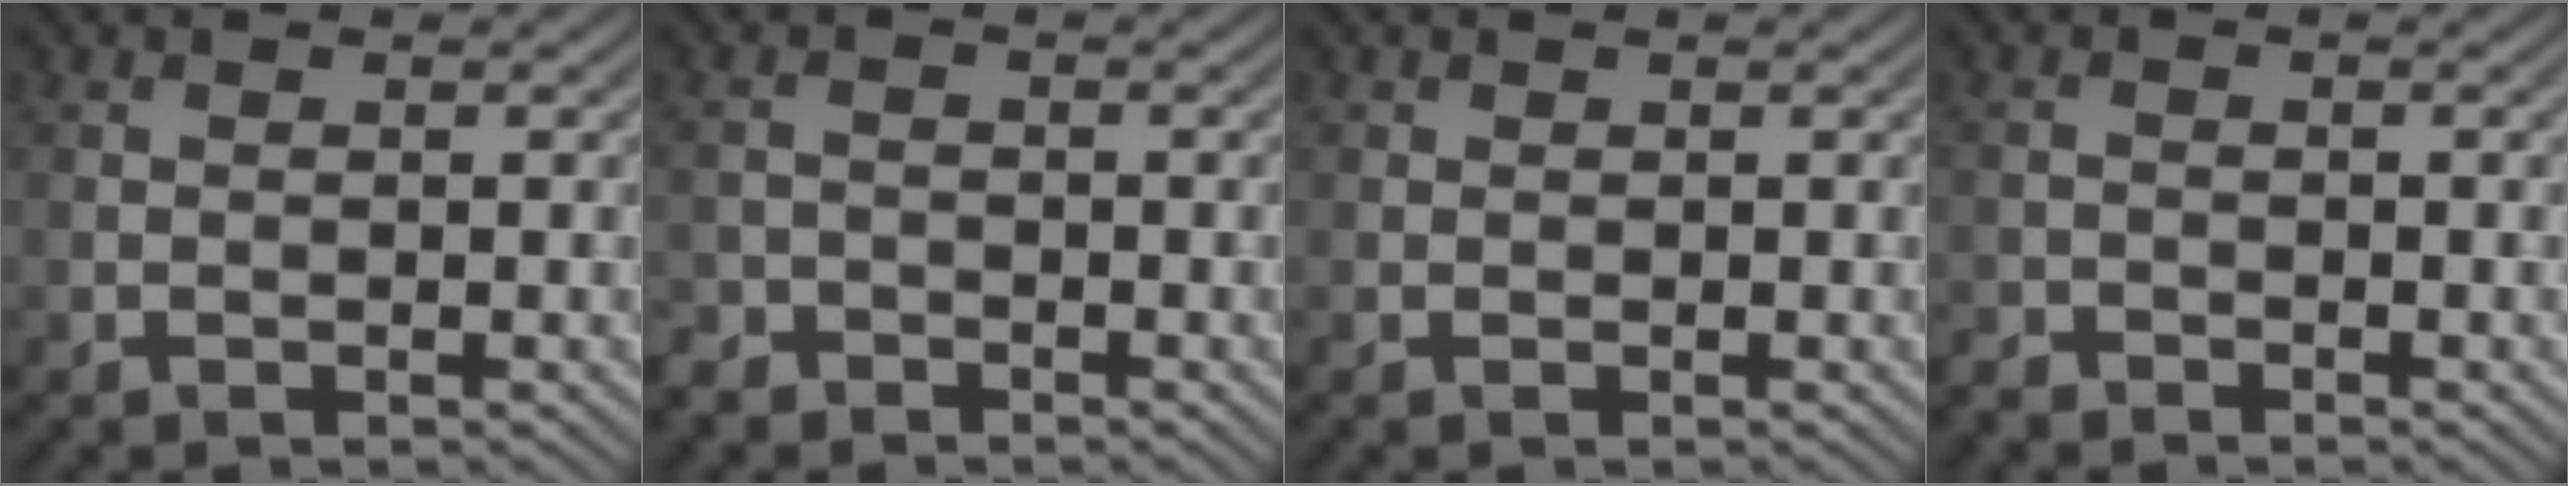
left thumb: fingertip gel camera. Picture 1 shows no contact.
{"total": 2.5, "force": [-2.1, 1.3, 0.3], "torque": [-0.007, 0.001, -0.050]}
{"total": 0.6, "force": [0.4, 0.5, 0.1], "torque": [0.002, -0.002, 0.006]}
{"total": 1.6, "force": [-1.6, 0.3, 0.2], "torque": [-0.007, -0.006, -0.038]}